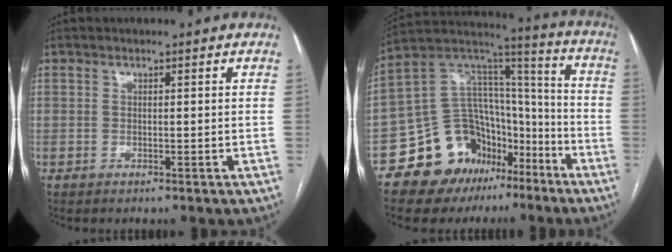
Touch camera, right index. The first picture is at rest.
{"total": 17.5, "force": [-10.2, 12.0, 7.6], "torque": [-0.108, 0.095, -0.161]}